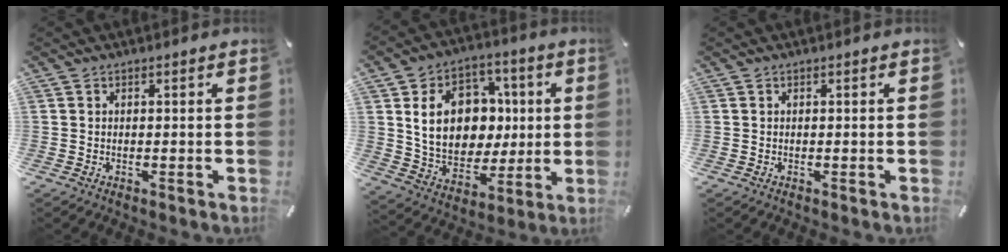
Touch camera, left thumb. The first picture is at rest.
{"total": 16.5, "force": [2.6, 13.7, 8.9], "torque": [-0.153, 0.003, 0.058]}
{"total": 0.0}